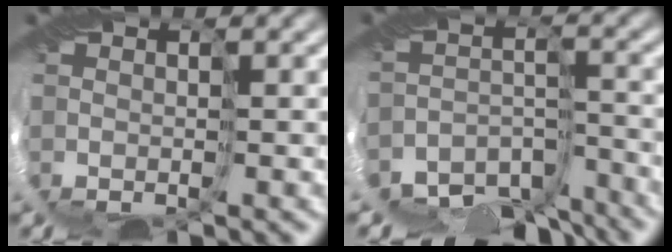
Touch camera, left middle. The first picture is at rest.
{"total": 10.8, "force": [-10.2, 3.2, 1.2], "torque": [-0.011, -0.014, -0.153]}